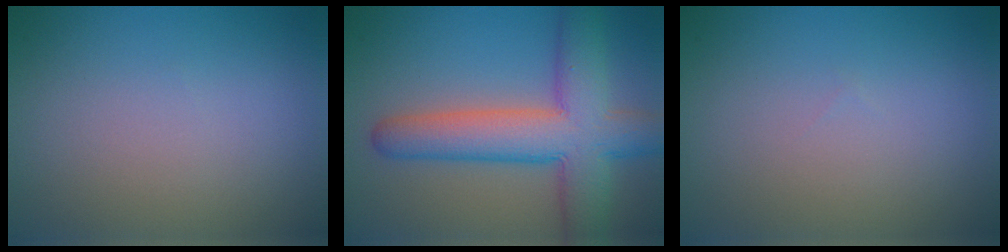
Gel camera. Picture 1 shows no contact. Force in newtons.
{"total": 8.6, "press": 8.6, "slide": 0.3}
{"total": 0.0}